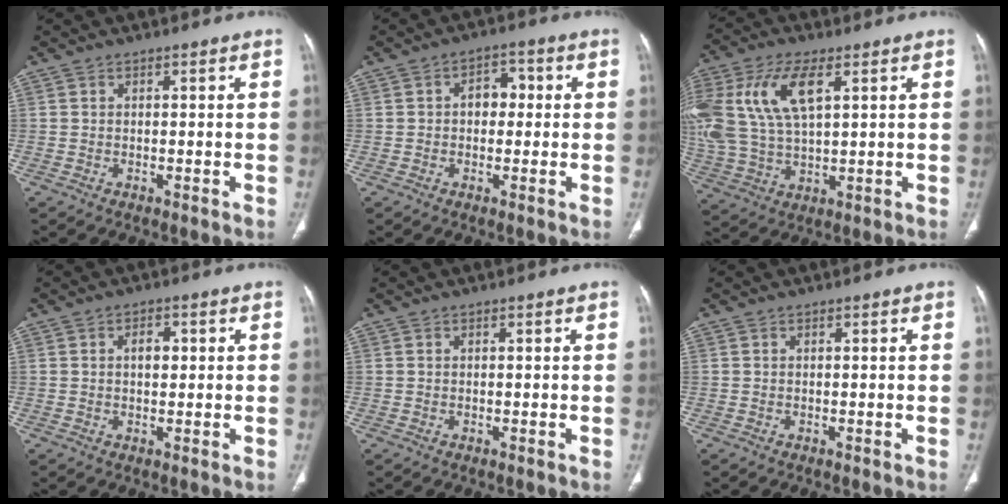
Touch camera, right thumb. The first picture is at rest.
{"total": 4.9, "force": [0.4, 3.5, 3.4], "torque": [-0.031, 0.016, -0.003]}
{"total": 19.6, "force": [6.4, 9.9, 15.6], "torque": [-0.369, 0.001, 0.123]}
{"total": 3.0, "force": [0.6, 1.8, 2.3], "torque": [-0.030, 0.003, 0.009]}
{"total": 0.0}
{"total": 0.0}